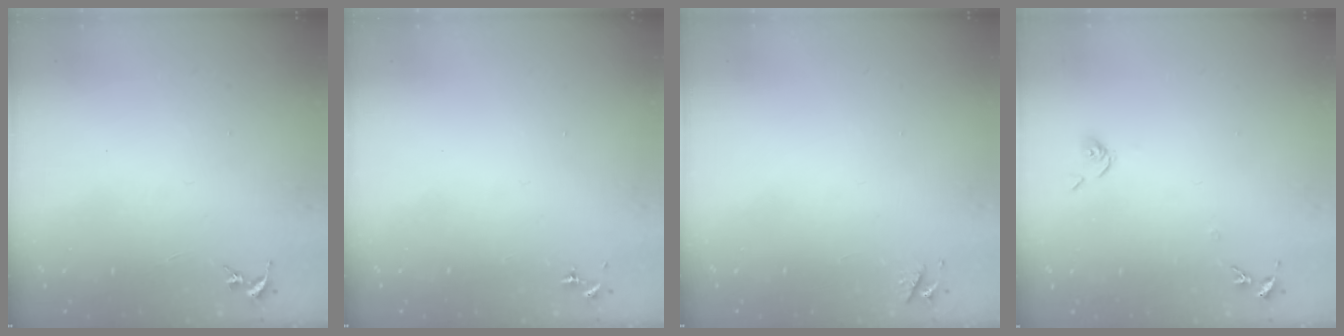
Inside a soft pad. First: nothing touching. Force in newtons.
{"total": 0.0}
{"total": 3.6, "press": 3.5, "slide": 0.6}
{"total": 6.7, "press": 6.7, "slide": 0.6}